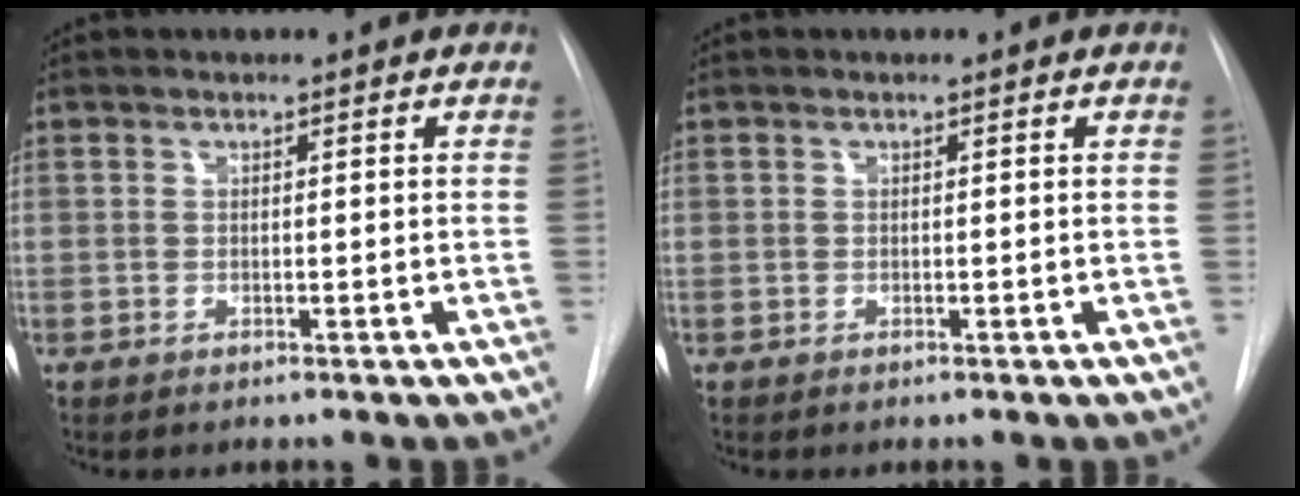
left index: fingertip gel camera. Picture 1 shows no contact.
{"total": 0.0}